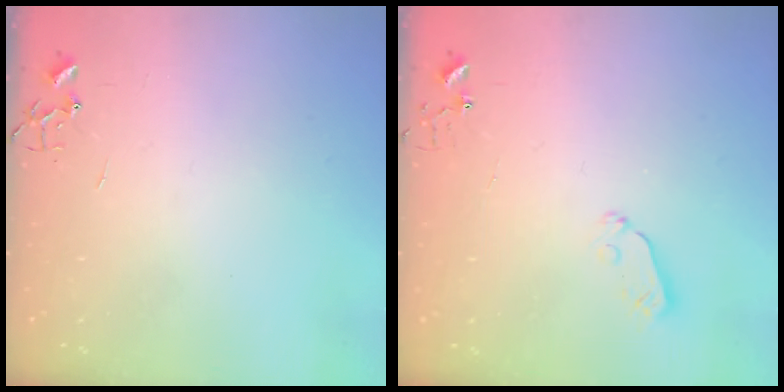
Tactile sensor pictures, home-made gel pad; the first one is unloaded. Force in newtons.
{"total": 3.8, "press": 3.8, "slide": 0.6}